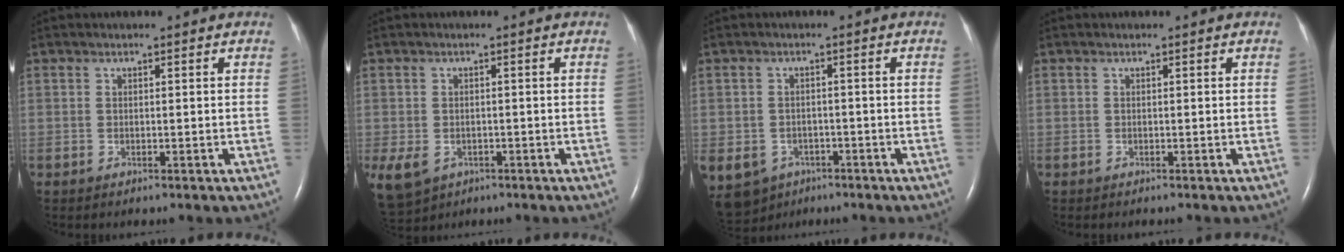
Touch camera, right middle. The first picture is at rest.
{"total": 13.3, "force": [-5.5, 10.6, 5.9], "torque": [-0.179, -0.009, -0.071]}
{"total": 10.7, "force": [-5.9, 8.2, 3.3], "torque": [-0.098, -0.002, -0.081]}
{"total": 0.0}